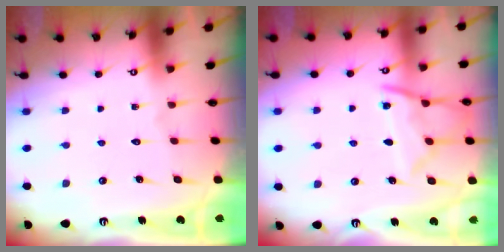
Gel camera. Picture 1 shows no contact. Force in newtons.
{"total": 11.0, "press": 10.9, "slide": 0.8}